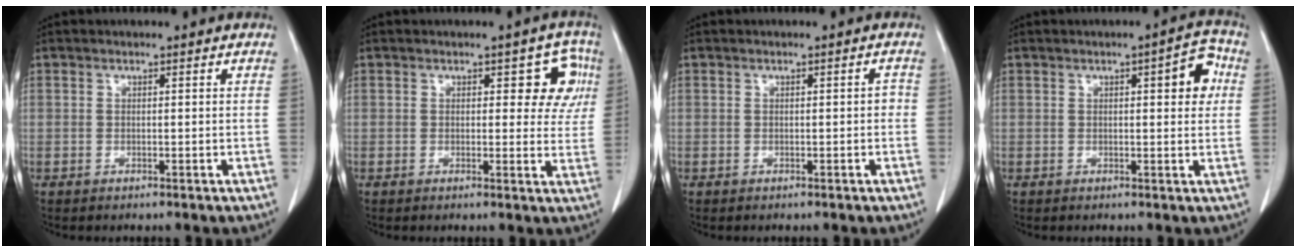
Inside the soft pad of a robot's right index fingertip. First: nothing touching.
{"total": 5.9, "force": [1.8, 3.4, 4.4], "torque": [-0.024, 0.018, 0.016]}
{"total": 0.9, "force": [-0.2, 0.4, 0.8], "torque": [-0.007, 0.003, -0.002]}
{"total": 5.2, "force": [1.3, 1.5, 4.9], "torque": [-0.058, 0.011, 0.011]}